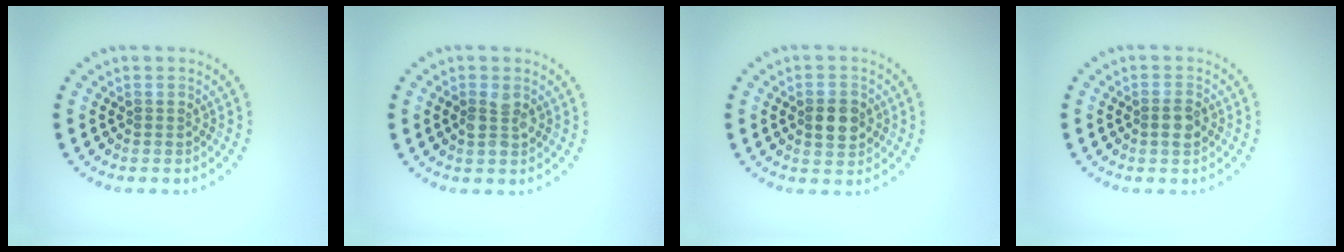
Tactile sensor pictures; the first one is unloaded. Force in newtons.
{"total": 2.0, "press": 2.0, "slide": 0.2}
{"total": 3.2, "press": 3.2, "slide": 0.1}
{"total": 1.7, "press": 1.6, "slide": 0.5}